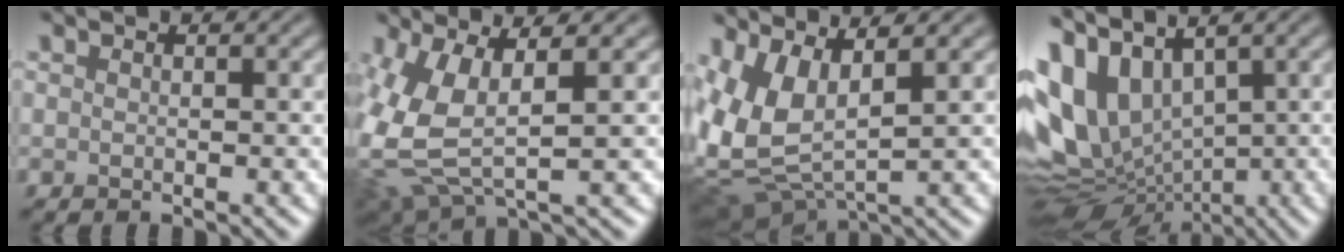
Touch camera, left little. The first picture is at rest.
{"total": 7.1, "force": [0.1, 3.2, 6.3], "torque": [-0.160, -0.011, 0.009]}
{"total": 7.2, "force": [1.9, 3.2, 6.2], "torque": [-0.151, 0.001, 0.038]}
{"total": 11.4, "force": [2.6, 7.4, 8.3], "torque": [-0.198, 0.005, 0.054]}